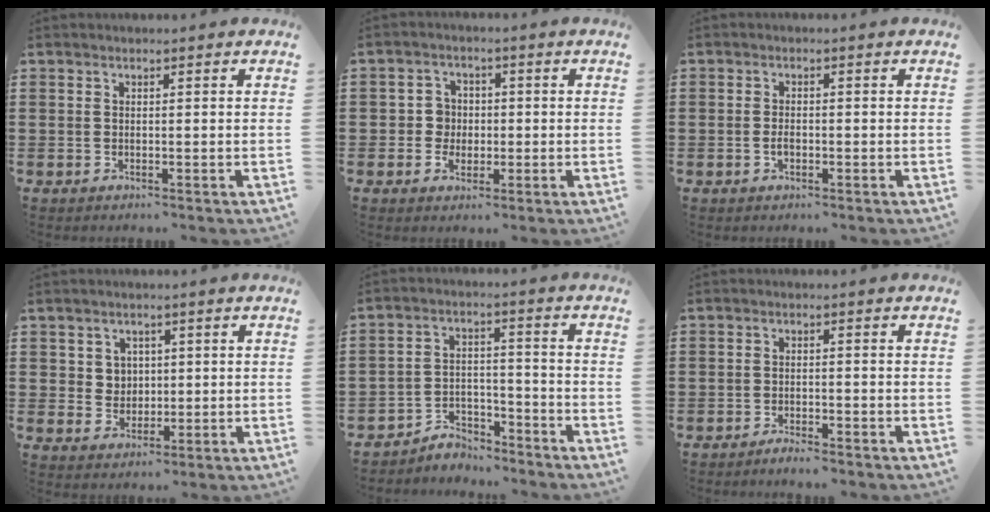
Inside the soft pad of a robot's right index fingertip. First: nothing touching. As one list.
[{"total": 3.7, "force": [-0.4, 3.5, 1.1], "torque": [-0.032, 0.011, -0.012]}, {"total": 1.4, "force": [-0.5, 0.7, 1.1], "torque": [-0.019, 0.002, -0.008]}, {"total": 3.4, "force": [1.2, 3.2, 0.4], "torque": [-0.022, 0.013, 0.021]}, {"total": 4.7, "force": [-4.4, 1.5, 0.4], "torque": [-0.021, 0.007, -0.093]}, {"total": 1.8, "force": [-1.7, 0.0, 0.3], "torque": [-0.009, 0.001, -0.034]}]